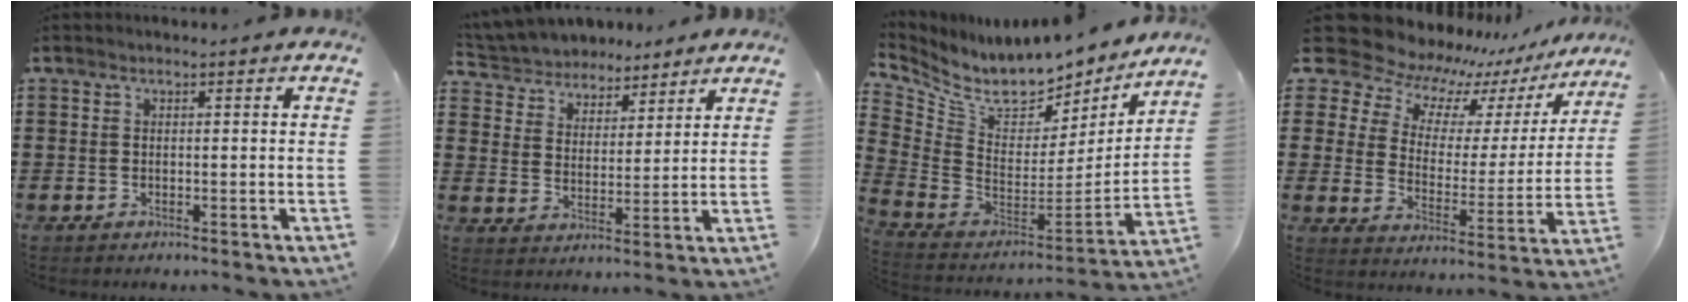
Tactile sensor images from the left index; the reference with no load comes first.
{"total": 5.1, "force": [4.9, 1.4, -0.2], "torque": [-0.024, -0.024, 0.087]}
{"total": 8.2, "force": [7.2, 2.9, 2.7], "torque": [-0.088, -0.068, 0.124]}
{"total": 10.1, "force": [8.8, 4.5, 2.2], "torque": [-0.076, -0.064, 0.152]}